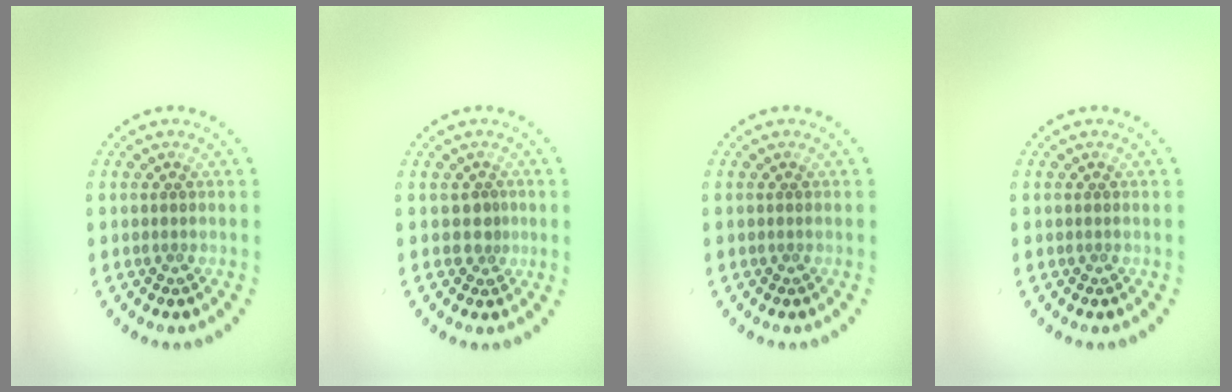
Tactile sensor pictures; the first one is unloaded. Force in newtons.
{"total": 1.2, "press": 0.7, "slide": 0.9}
{"total": 0.0}
{"total": 0.0}